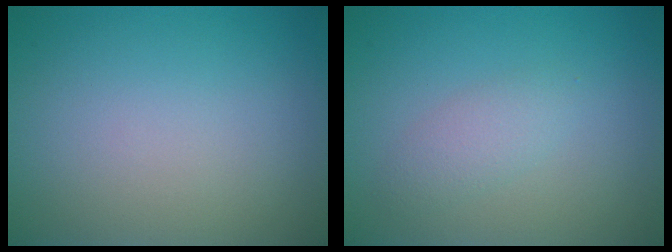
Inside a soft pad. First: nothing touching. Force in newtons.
{"total": 1.7, "press": 1.7, "slide": 0.1}